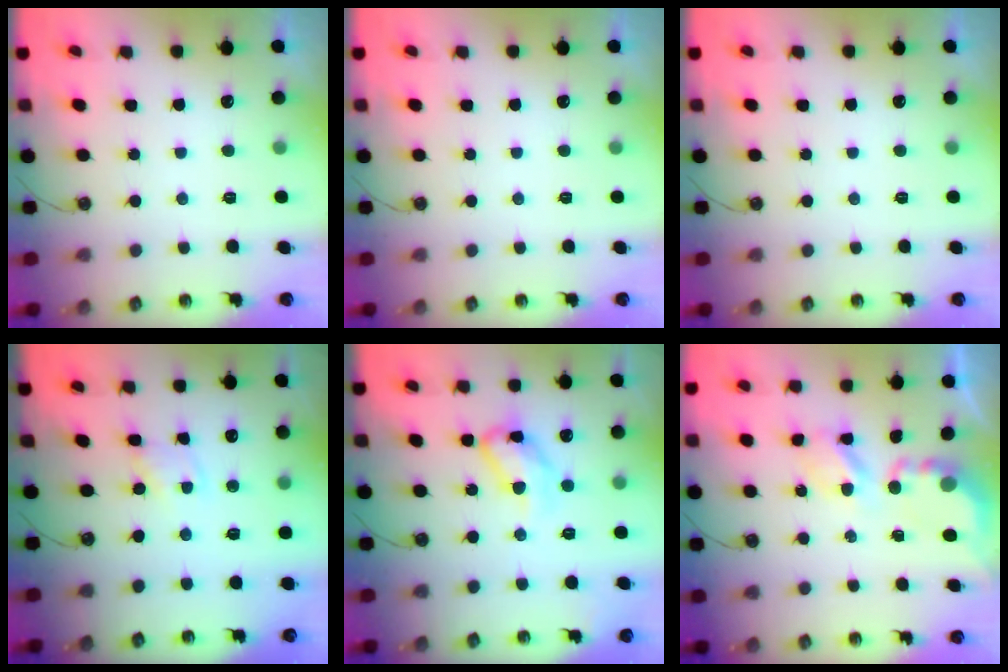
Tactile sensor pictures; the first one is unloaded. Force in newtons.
{"total": 0.0}
{"total": 0.0}
{"total": 2.1, "press": 2.1, "slide": 0.3}
{"total": 12.5, "press": 12.5, "slide": 0.5}
{"total": 4.9, "press": 4.9, "slide": 0.4}